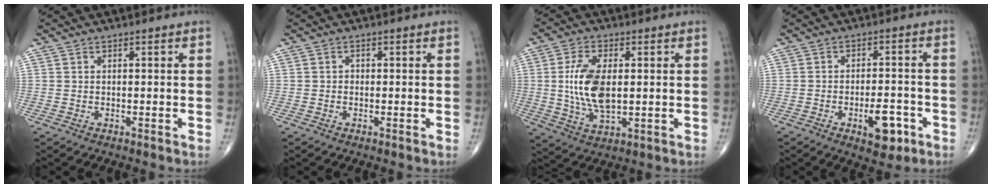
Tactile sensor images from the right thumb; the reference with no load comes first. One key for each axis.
{"total": 0.7, "fx": -0.2, "fy": 0.6, "fz": 0.2, "tx": 0.000, "ty": 0.002, "tz": -0.006}
{"total": 11.2, "fx": 0.8, "fy": 5.6, "fz": 9.6, "tx": -0.190, "ty": -0.007, "tz": 0.019}
{"total": 7.5, "fx": -3.3, "fy": 3.5, "fz": 5.8, "tx": -0.065, "ty": 0.019, "tz": -0.042}